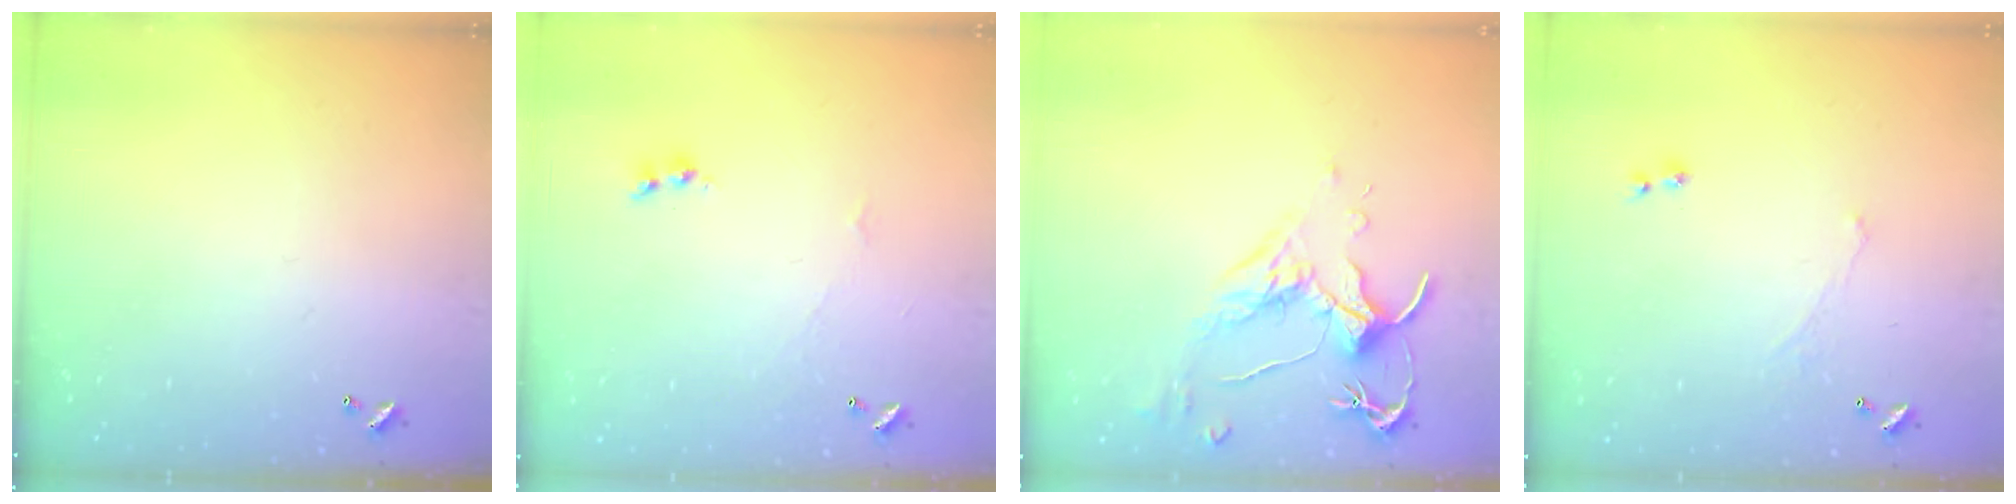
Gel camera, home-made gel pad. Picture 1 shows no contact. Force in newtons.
{"total": 1.6, "press": 1.5, "slide": 0.4}
{"total": 1.6, "press": 1.4, "slide": 0.7}
{"total": 1.1, "press": 0.7, "slide": 0.9}